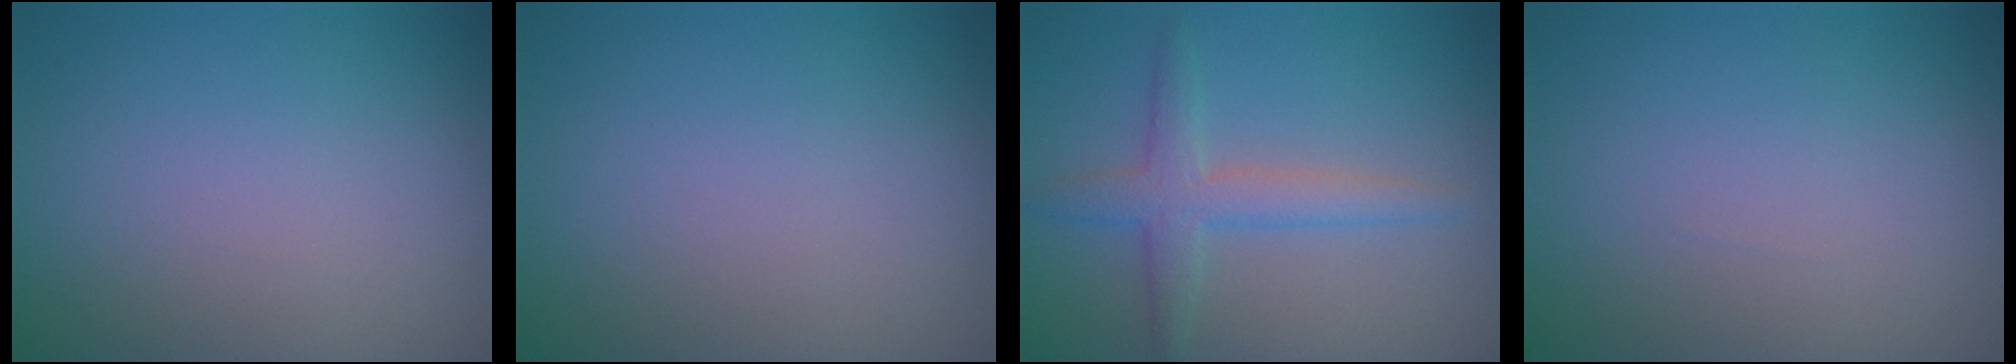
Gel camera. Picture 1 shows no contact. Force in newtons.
{"total": 0.0}
{"total": 3.2, "press": 3.2, "slide": 0.0}
{"total": 0.0}